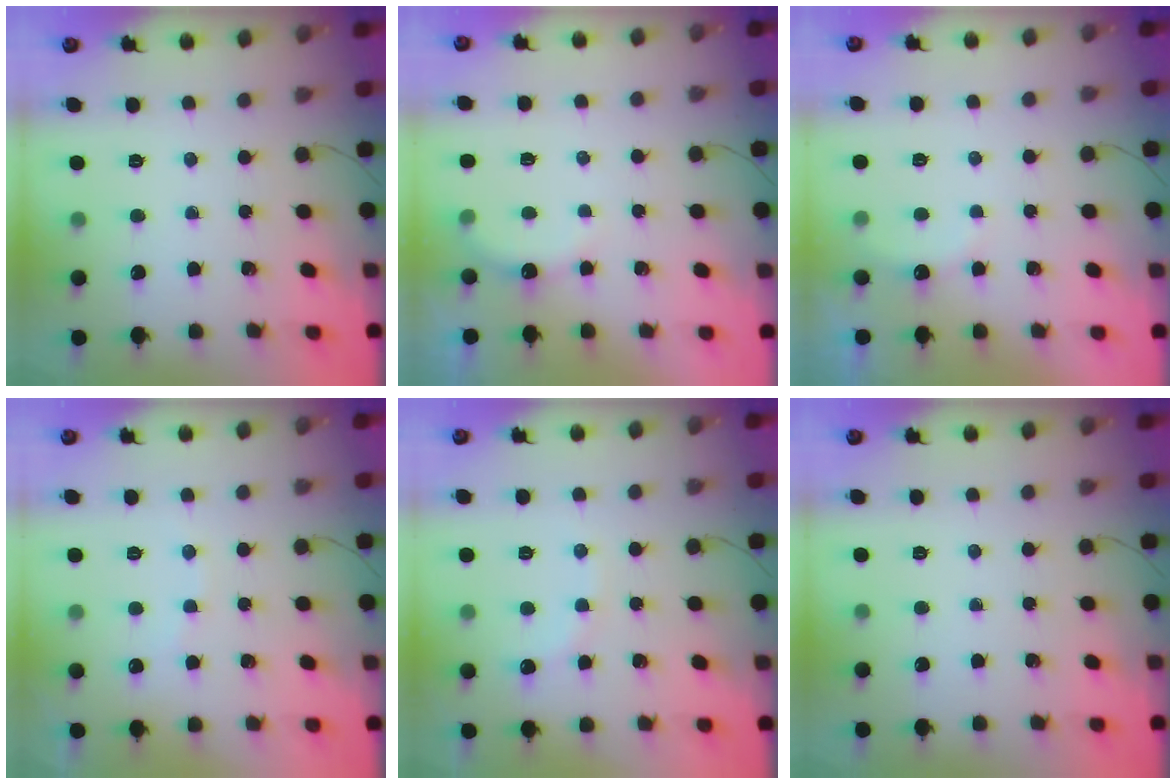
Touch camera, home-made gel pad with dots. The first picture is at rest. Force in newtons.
{"total": 4.2, "press": 4.1, "slide": 1.0}
{"total": 4.4, "press": 4.3, "slide": 1.0}
{"total": 5.6, "press": 5.5, "slide": 0.9}
{"total": 5.8, "press": 5.6, "slide": 1.3}
{"total": 0.0}